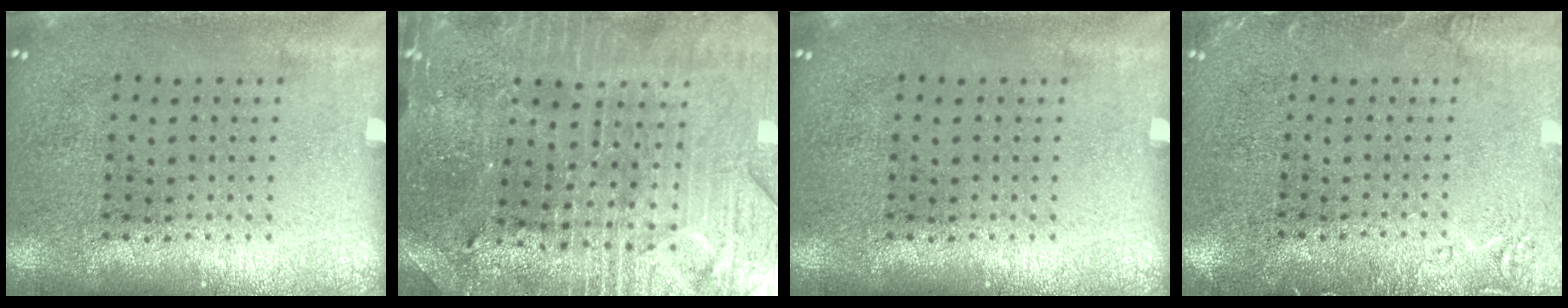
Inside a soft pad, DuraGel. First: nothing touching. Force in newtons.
{"total": 3.5, "press": 3.4, "slide": 0.6}
{"total": 0.0}
{"total": 2.0, "press": 2.0, "slide": 0.4}